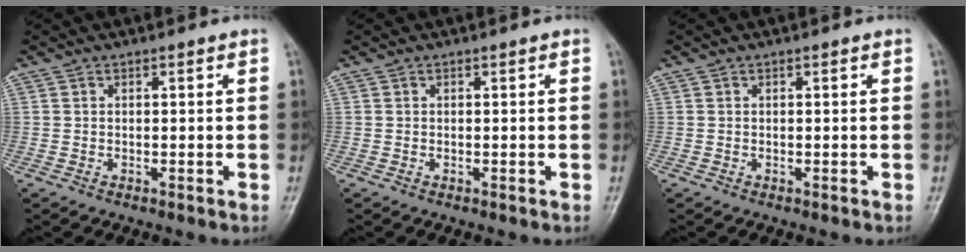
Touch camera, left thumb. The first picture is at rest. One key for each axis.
{"total": 0.0}
{"total": 0.0}